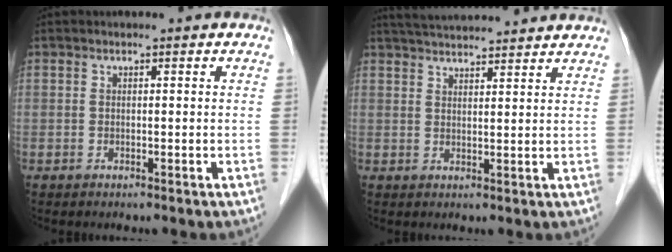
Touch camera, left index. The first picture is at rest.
{"total": 11.5, "force": [10.8, 0.6, 3.9], "torque": [-0.069, 0.032, 0.154]}